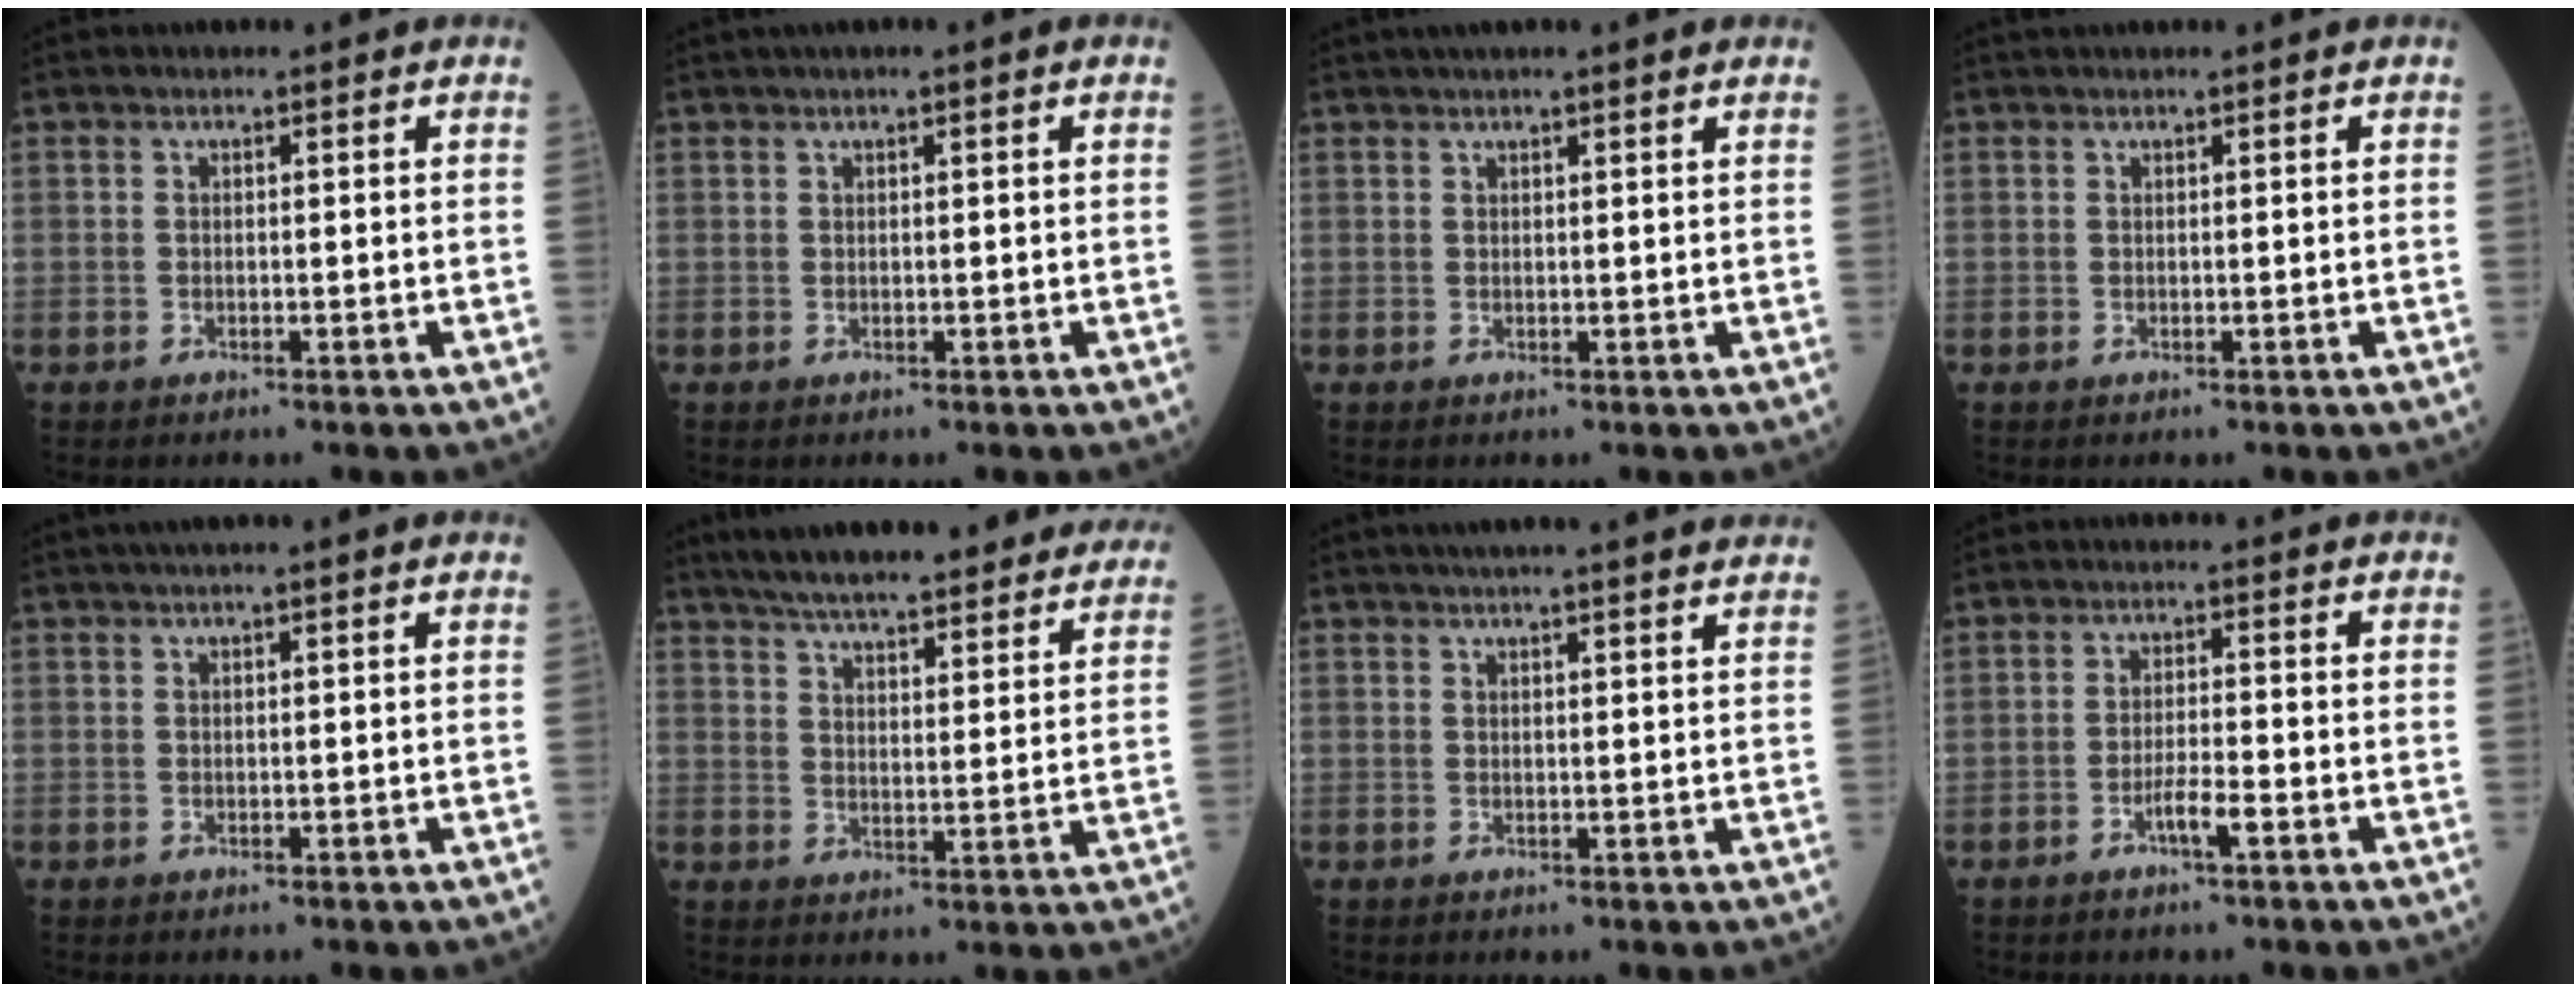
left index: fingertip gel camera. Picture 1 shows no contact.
{"total": 1.8, "force": [1.0, -0.1, 1.5], "torque": [-0.029, 0.013, 0.017]}
{"total": 5.1, "force": [4.1, -0.1, 3.0], "torque": [-0.042, 0.032, 0.059]}
{"total": 0.7, "force": [0.7, -0.1, 0.3], "torque": [-0.006, 0.014, 0.018]}
{"total": 3.8, "force": [2.9, -0.3, 2.5], "torque": [-0.033, 0.029, 0.047]}
{"total": 28.7, "force": [25.4, 4.5, 12.4], "torque": [-0.194, -0.021, 0.322]}
{"total": 13.7, "force": [12.2, 0.6, 6.2], "torque": [-0.087, 0.031, 0.145]}
{"total": 3.2, "force": [-1.7, 0.1, 2.6], "torque": [-0.051, -0.001, -0.033]}